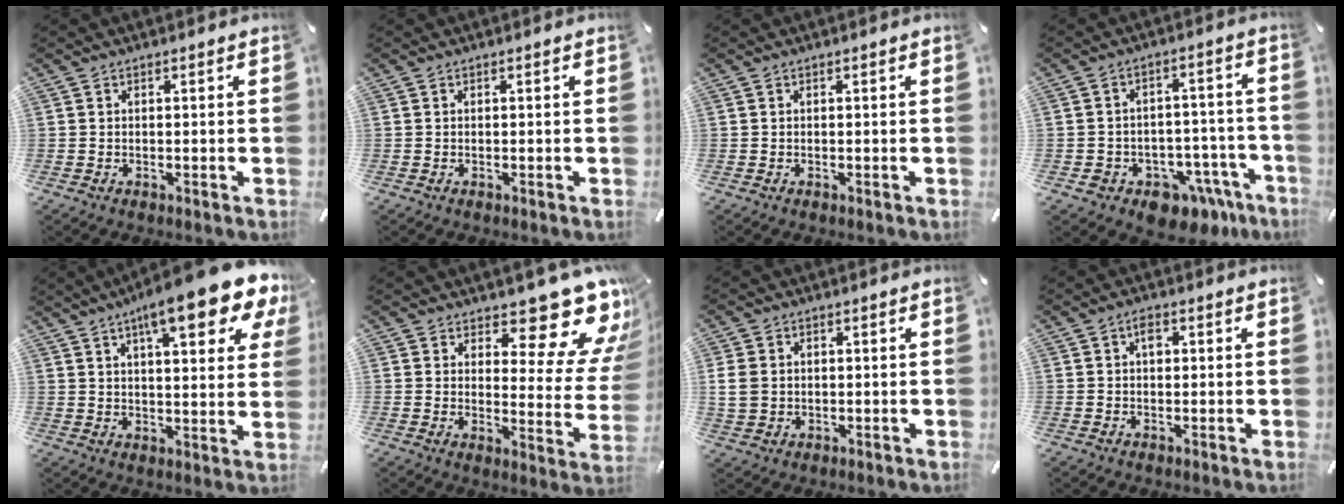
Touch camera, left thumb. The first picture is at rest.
{"total": 0.0}
{"total": 0.0}
{"total": 8.5, "force": [-4.8, 6.3, 3.0], "torque": [-0.021, 0.021, -0.076]}
{"total": 16.9, "force": [10.5, 4.5, 12.4], "torque": [-0.189, -0.048, 0.165]}
{"total": 15.4, "force": [10.8, 6.4, 8.9], "torque": [-0.101, -0.100, 0.174]}
{"total": 4.9, "force": [0.5, 4.2, 2.5], "torque": [-0.062, 0.004, 0.009]}
{"total": 2.2, "force": [0.5, 1.5, 1.6], "torque": [-0.027, 0.004, 0.005]}